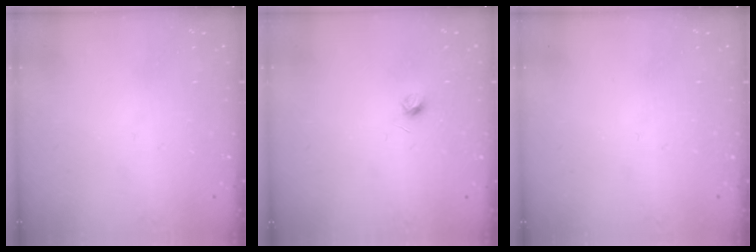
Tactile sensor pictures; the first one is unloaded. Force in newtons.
{"total": 4.0, "press": 3.9, "slide": 0.9}
{"total": 0.0}